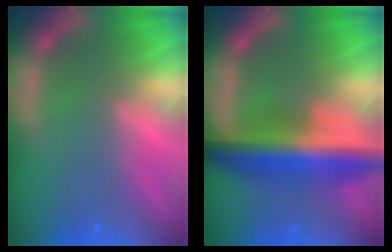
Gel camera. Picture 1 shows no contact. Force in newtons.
{"total": 9.0}